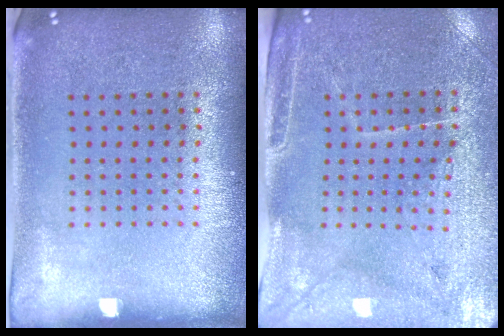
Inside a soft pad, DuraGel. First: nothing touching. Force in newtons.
{"total": 3.3, "press": 3.1, "slide": 1.0}